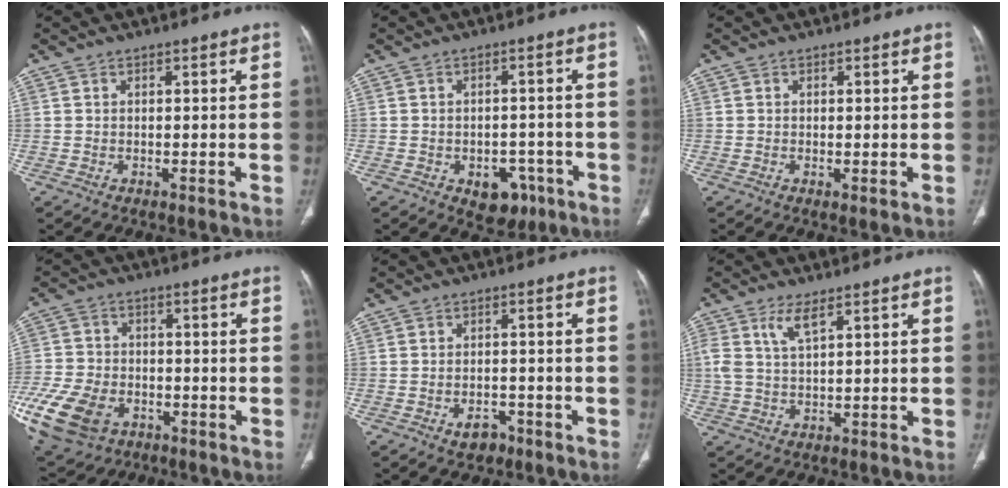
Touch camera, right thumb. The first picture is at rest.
{"total": 7.0, "force": [-3.4, 4.8, 3.8], "torque": [-0.020, 0.024, -0.037]}
{"total": 0.8, "force": [-0.1, 0.1, 0.8], "torque": [-0.019, -0.006, -0.002]}
{"total": 20.1, "force": [-8.4, 14.0, 11.7], "torque": [-0.297, 0.002, -0.143]}
{"total": 3.5, "force": [-2.2, 2.2, 1.6], "torque": [-0.018, 0.014, -0.027]}
{"total": 4.0, "force": [2.2, 1.0, 3.2], "torque": [-0.075, -0.006, 0.054]}